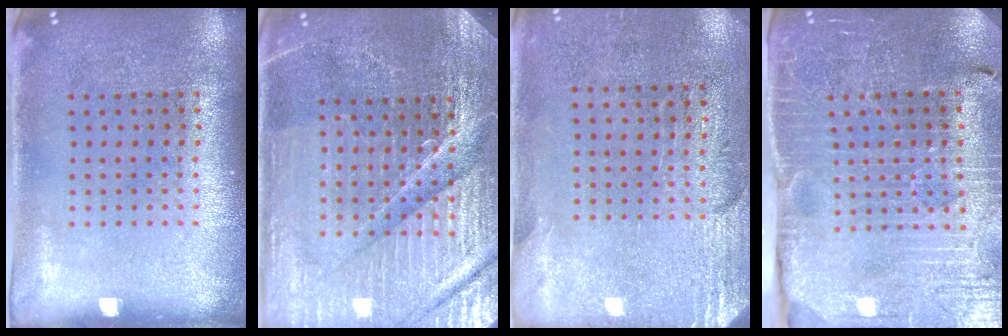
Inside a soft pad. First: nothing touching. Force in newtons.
{"total": 5.1, "press": 4.8, "slide": 1.8}
{"total": 2.8, "press": 2.4, "slide": 1.3}
{"total": 3.6, "press": 3.6, "slide": 0.4}